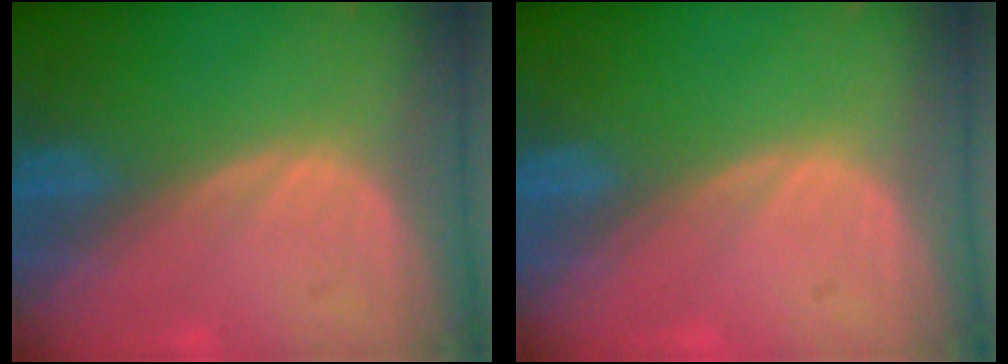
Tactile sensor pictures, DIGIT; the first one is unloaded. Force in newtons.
{"total": 0.0}